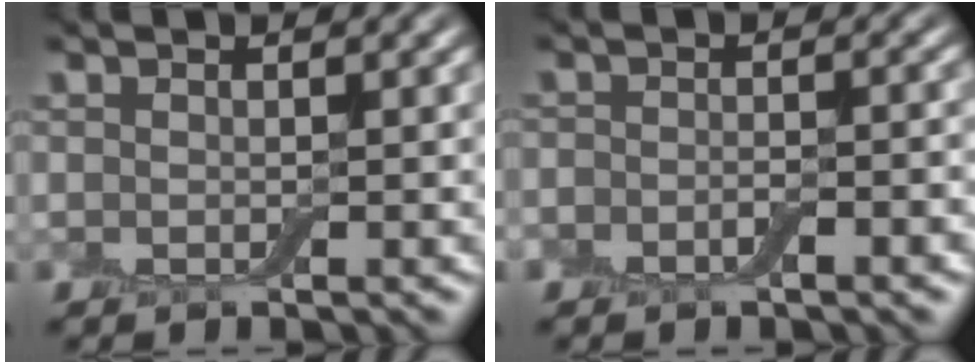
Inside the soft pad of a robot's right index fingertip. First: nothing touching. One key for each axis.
{"total": 2.9, "fx": -1.5, "fy": 1.4, "fz": 2.1, "tx": -0.017, "ty": 0.001, "tz": -0.025}